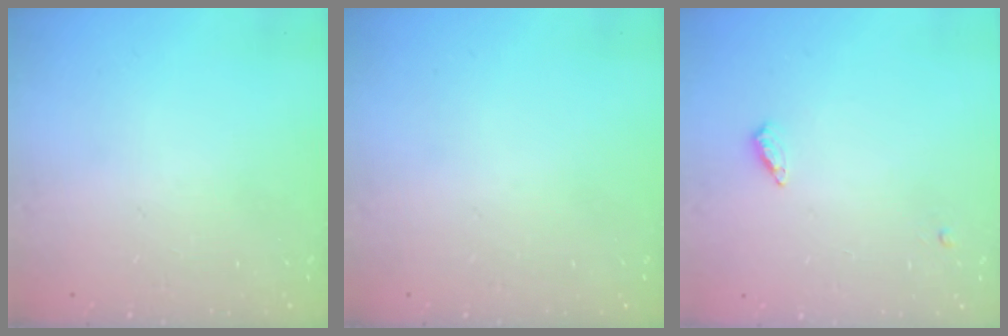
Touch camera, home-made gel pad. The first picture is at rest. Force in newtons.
{"total": 0.0}
{"total": 4.2, "press": 4.2, "slide": 0.5}